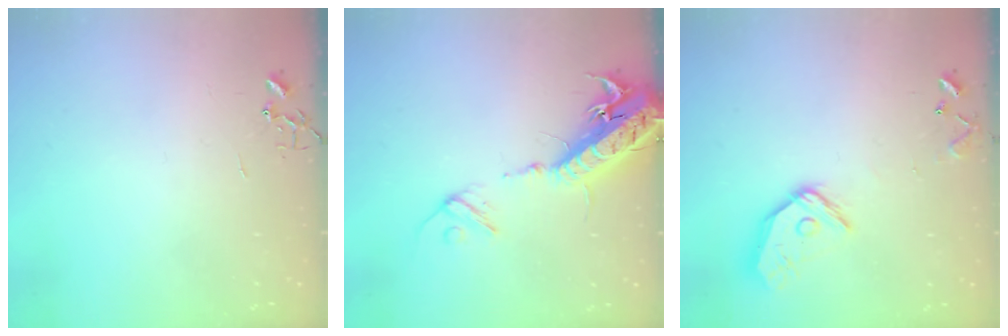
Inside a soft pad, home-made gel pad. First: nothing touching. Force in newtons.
{"total": 18.2, "press": 17.7, "slide": 4.1}
{"total": 12.2, "press": 12.2, "slide": 1.1}